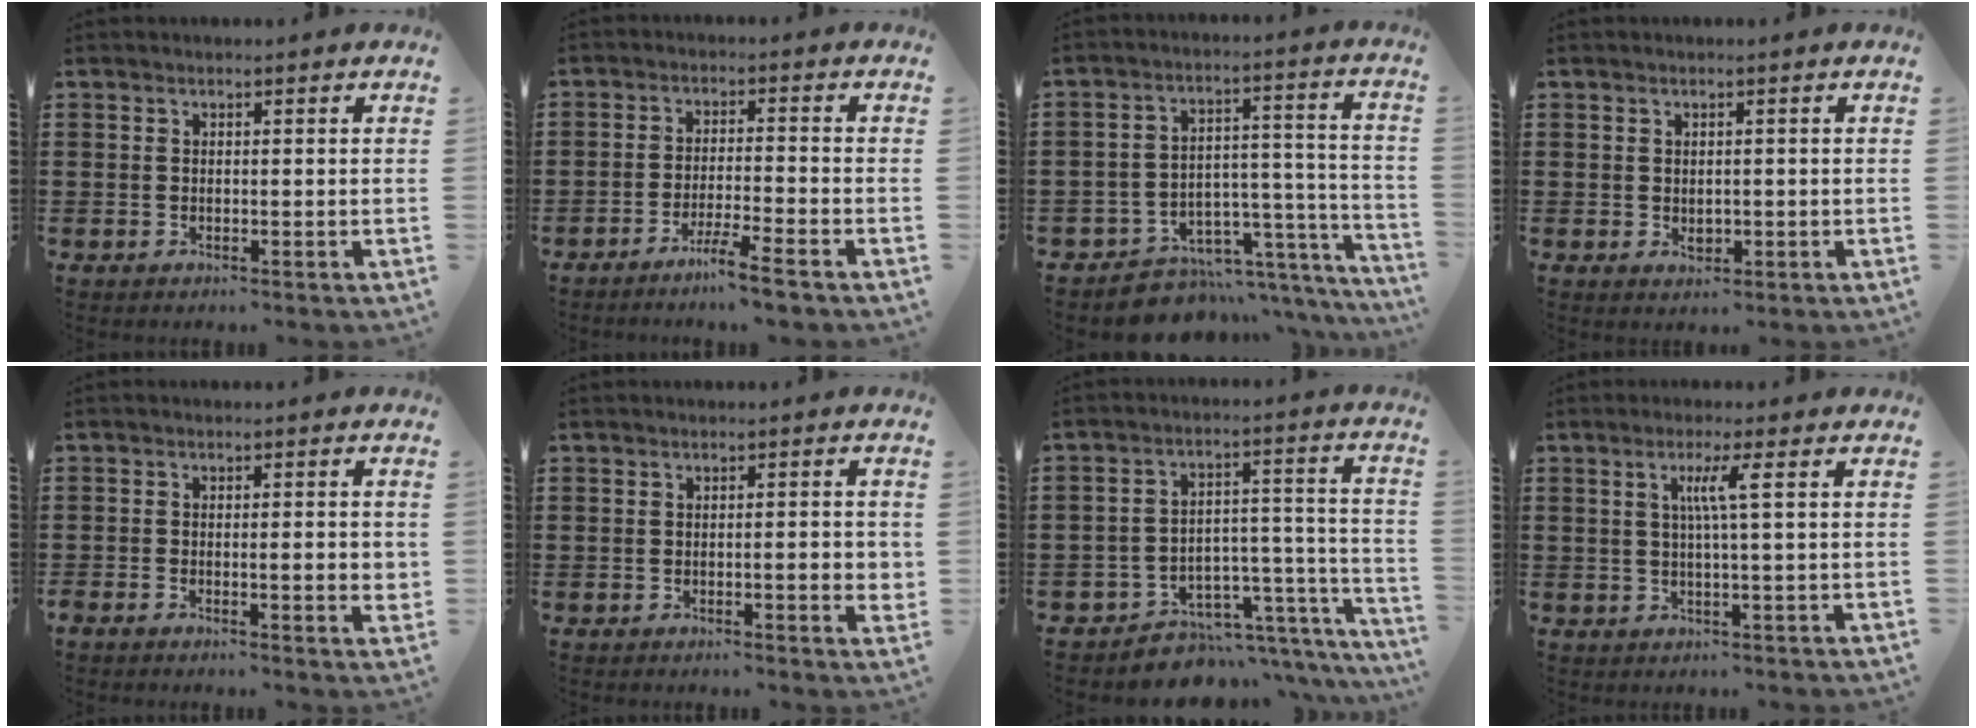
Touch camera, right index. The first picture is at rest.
{"total": 4.9, "force": [-4.0, -0.7, 2.6], "torque": [-0.057, -0.016, -0.077]}
{"total": 6.2, "force": [-5.1, 3.2, 1.0], "torque": [-0.021, 0.012, -0.092]}
{"total": 1.3, "force": [0.1, 1.0, 0.9], "torque": [-0.017, 0.005, 0.001]}
{"total": 3.3, "force": [-1.0, 0.6, 3.1], "torque": [-0.049, -0.003, -0.017]}
{"total": 3.2, "force": [-0.6, 0.5, 3.1], "torque": [-0.048, -0.002, -0.012]}
{"total": 5.4, "force": [-4.4, 2.8, 1.2], "torque": [-0.028, 0.003, -0.081]}
{"total": 4.1, "force": [0.9, -0.2, 4.0], "torque": [-0.079, -0.001, 0.009]}